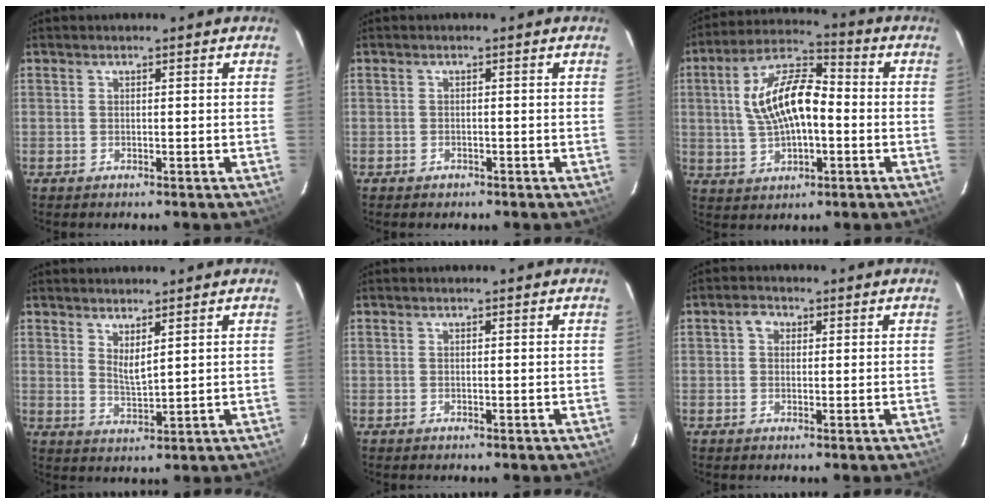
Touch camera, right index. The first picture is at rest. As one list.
[{"total": 1.1, "force": [-0.8, 0.8, 0.1], "torque": [-0.002, 0.002, -0.010]}, {"total": 13.6, "force": [-0.1, 6.4, 12.0], "torque": [-0.232, 0.023, 0.000]}, {"total": 3.5, "force": [2.4, 0.6, 2.4], "torque": [-0.043, -0.009, 0.040]}, {"total": 0.0}, {"total": 2.2, "force": [0.6, 1.9, 1.0], "torque": [-0.015, 0.010, 0.007]}]